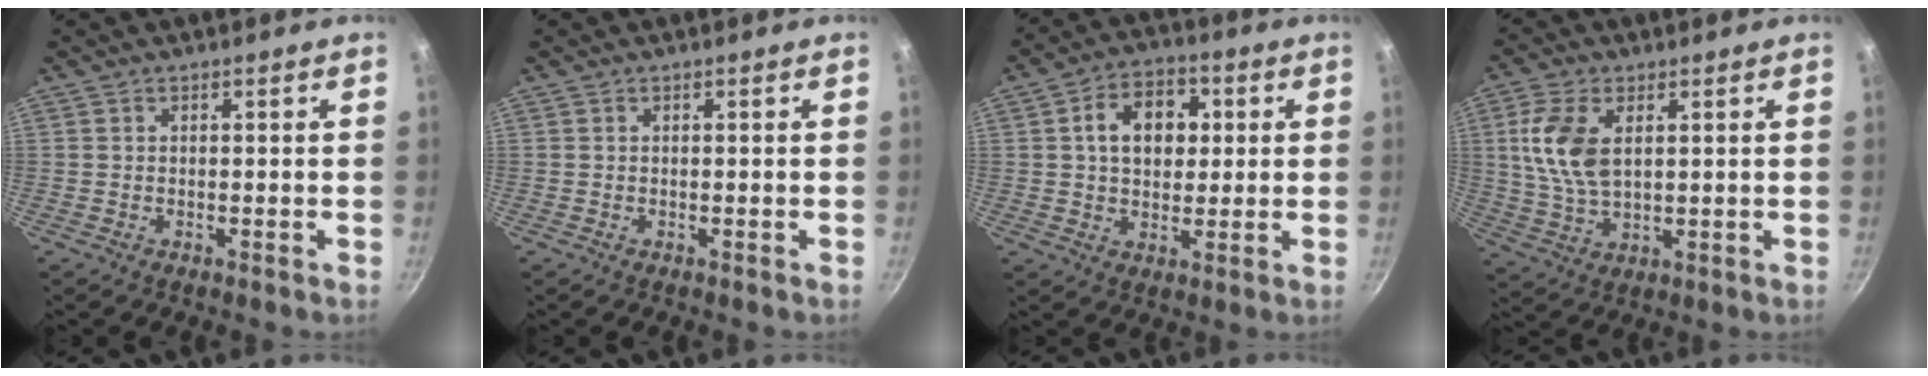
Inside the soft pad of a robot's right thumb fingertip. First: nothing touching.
{"total": 0.0}
{"total": 10.8, "force": [2.1, 7.7, 7.3], "torque": [-0.084, 0.010, 0.024]}
{"total": 10.3, "force": [2.6, 5.8, 8.2], "torque": [-0.162, -0.010, 0.053]}